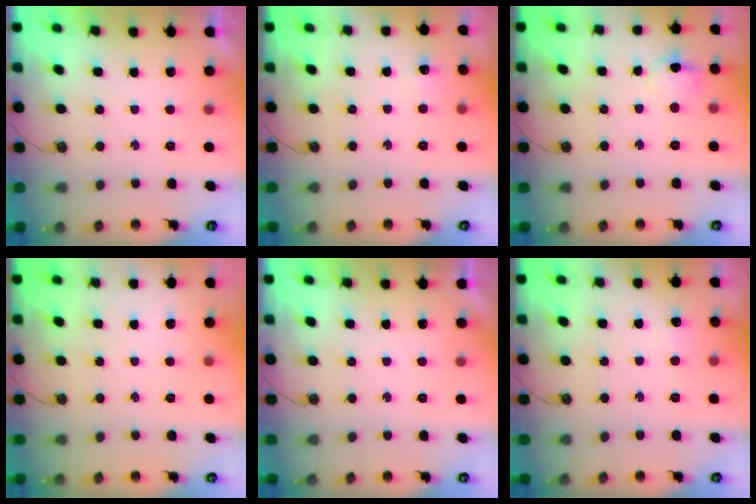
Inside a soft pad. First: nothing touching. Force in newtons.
{"total": 4.9, "press": 4.9, "slide": 0.7}
{"total": 5.9, "press": 5.8, "slide": 1.2}
{"total": 0.0}
{"total": 0.0}
{"total": 3.9, "press": 3.8, "slide": 0.9}